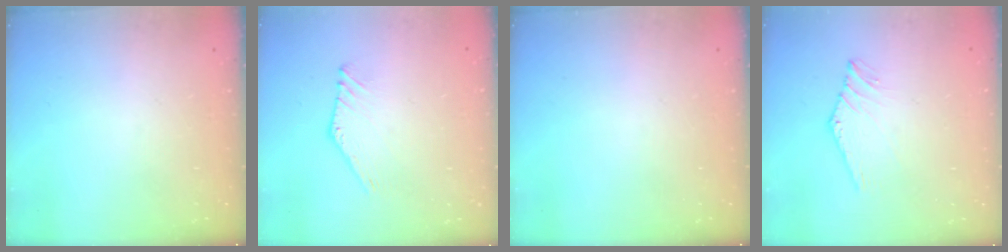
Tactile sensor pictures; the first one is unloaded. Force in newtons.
{"total": 2.4, "press": 2.4, "slide": 0.1}
{"total": 0.0}
{"total": 0.9, "press": 0.8, "slide": 0.3}